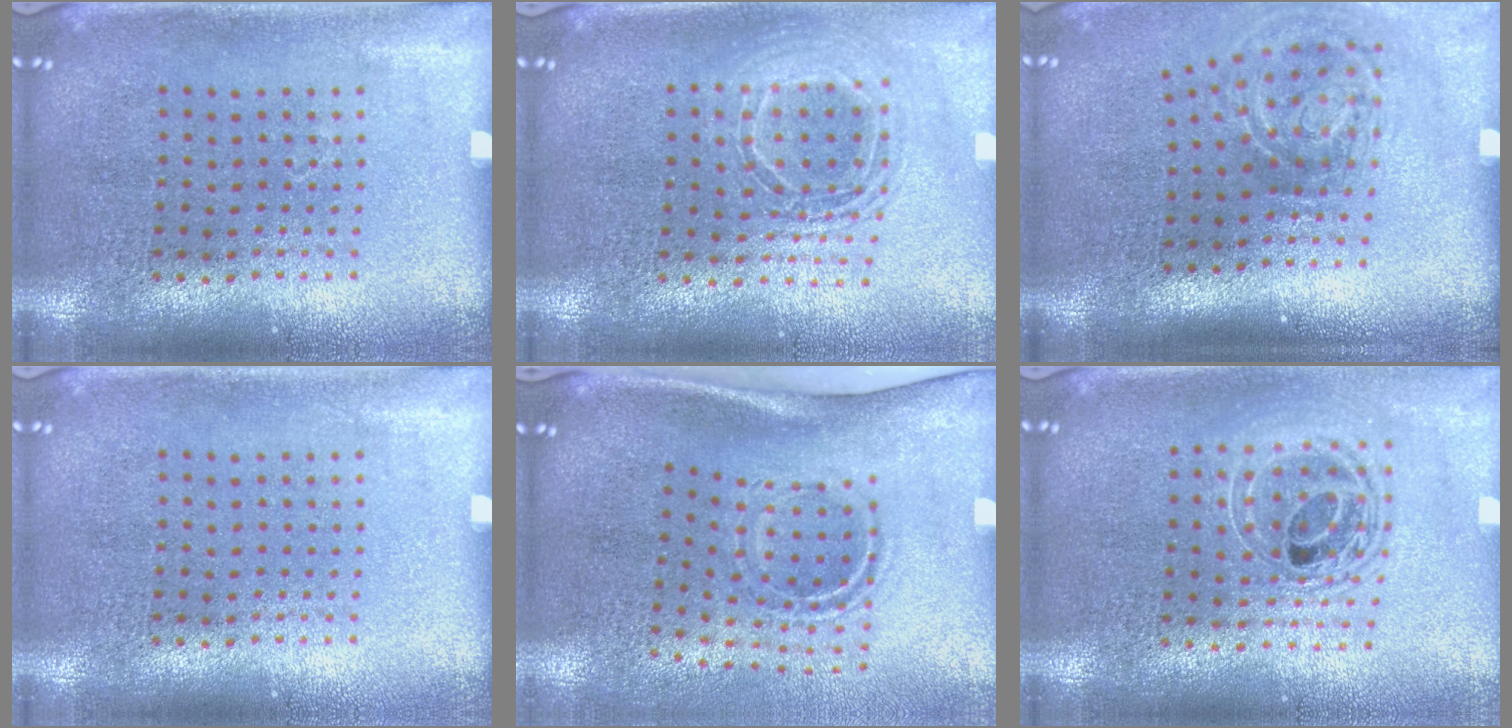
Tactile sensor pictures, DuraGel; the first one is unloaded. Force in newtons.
{"total": 1.6, "press": 1.3, "slide": 0.8}
{"total": 2.0, "press": 1.2, "slide": 1.6}
{"total": 0.0}
{"total": 1.9, "press": 1.2, "slide": 1.5}
{"total": 1.6, "press": 1.4, "slide": 0.9}